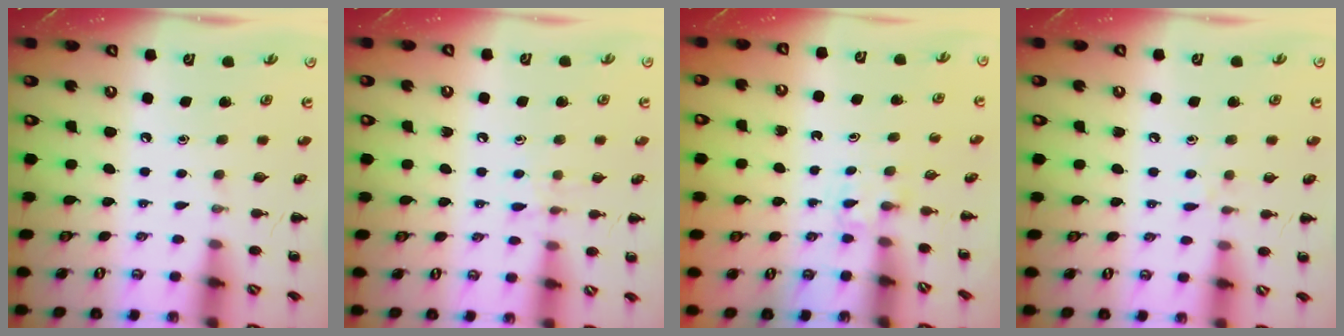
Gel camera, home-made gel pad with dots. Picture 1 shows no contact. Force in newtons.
{"total": 6.5, "press": 6.3, "slide": 1.4}
{"total": 1.4, "press": 1.2, "slide": 0.8}
{"total": 4.9, "press": 4.5, "slide": 1.9}